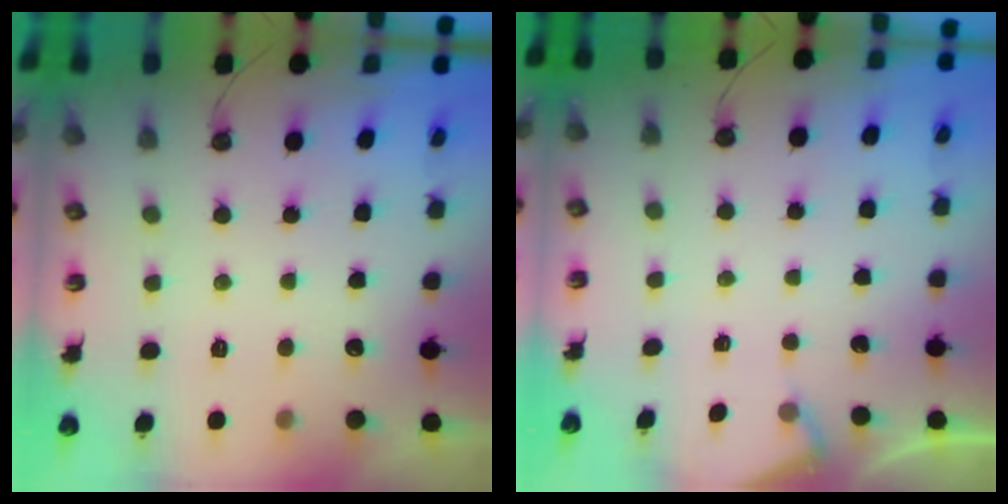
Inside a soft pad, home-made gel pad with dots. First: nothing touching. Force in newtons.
{"total": 2.8, "press": 2.7, "slide": 0.4}